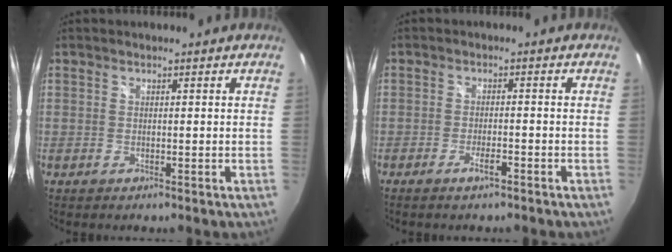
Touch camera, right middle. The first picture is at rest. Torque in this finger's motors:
{"motor_torque": [1.07, -1.07, 0.04, 0.03]}